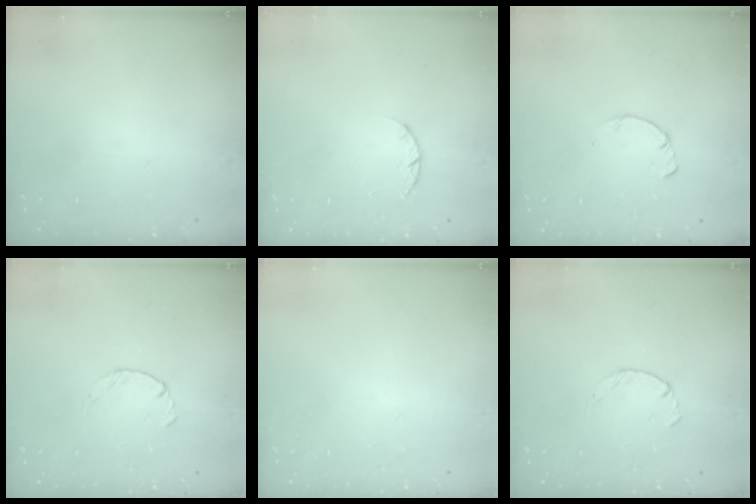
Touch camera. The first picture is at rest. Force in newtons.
{"total": 1.4, "press": 1.3, "slide": 0.3}
{"total": 2.2, "press": 2.2, "slide": 0.3}
{"total": 1.8, "press": 1.7, "slide": 0.3}
{"total": 2.4, "press": 2.4, "slide": 0.2}
{"total": 1.8, "press": 1.7, "slide": 0.3}